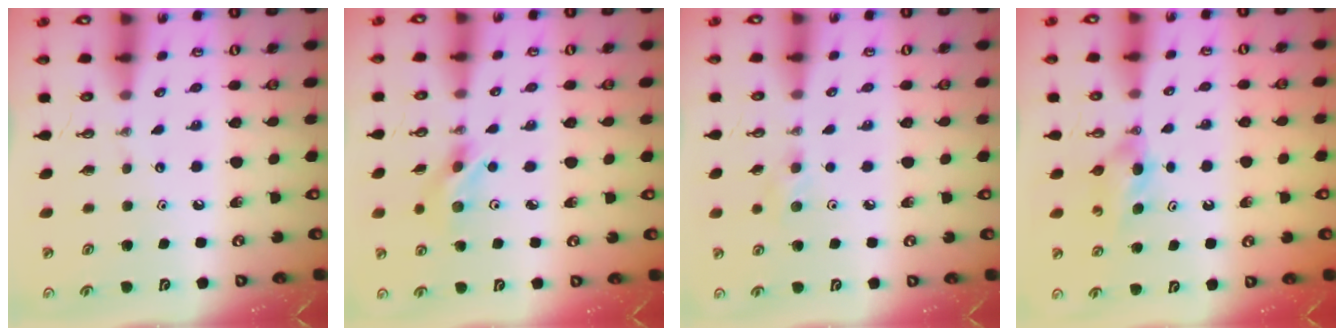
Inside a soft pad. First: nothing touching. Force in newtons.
{"total": 5.2, "press": 5.2, "slide": 0.2}
{"total": 7.6, "press": 6.5, "slide": 4.1}
{"total": 5.1, "press": 5.0, "slide": 0.6}